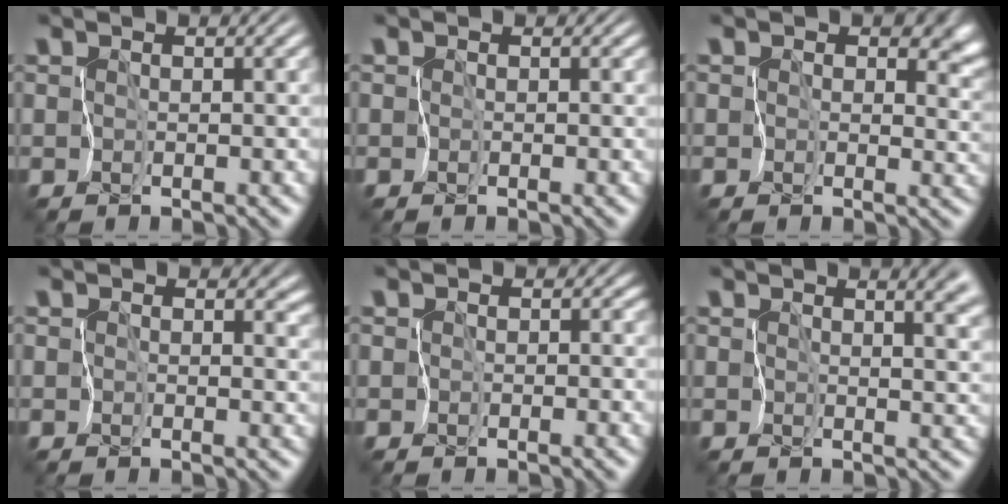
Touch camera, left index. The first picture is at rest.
{"total": 0.6, "force": [0.0, 0.6, 0.2], "torque": [0.009, 0.004, -0.002]}
{"total": 5.0, "force": [1.3, 3.7, 3.2], "torque": [-0.034, -0.007, 0.017]}
{"total": 2.3, "force": [0.6, 1.8, 1.4], "torque": [-0.012, 0.005, 0.005]}
{"total": 1.2, "force": [-0.1, 1.1, 0.5], "torque": [0.010, 0.008, -0.007]}
{"total": 4.6, "force": [2.1, 2.3, 3.5], "torque": [-0.032, -0.002, 0.028]}